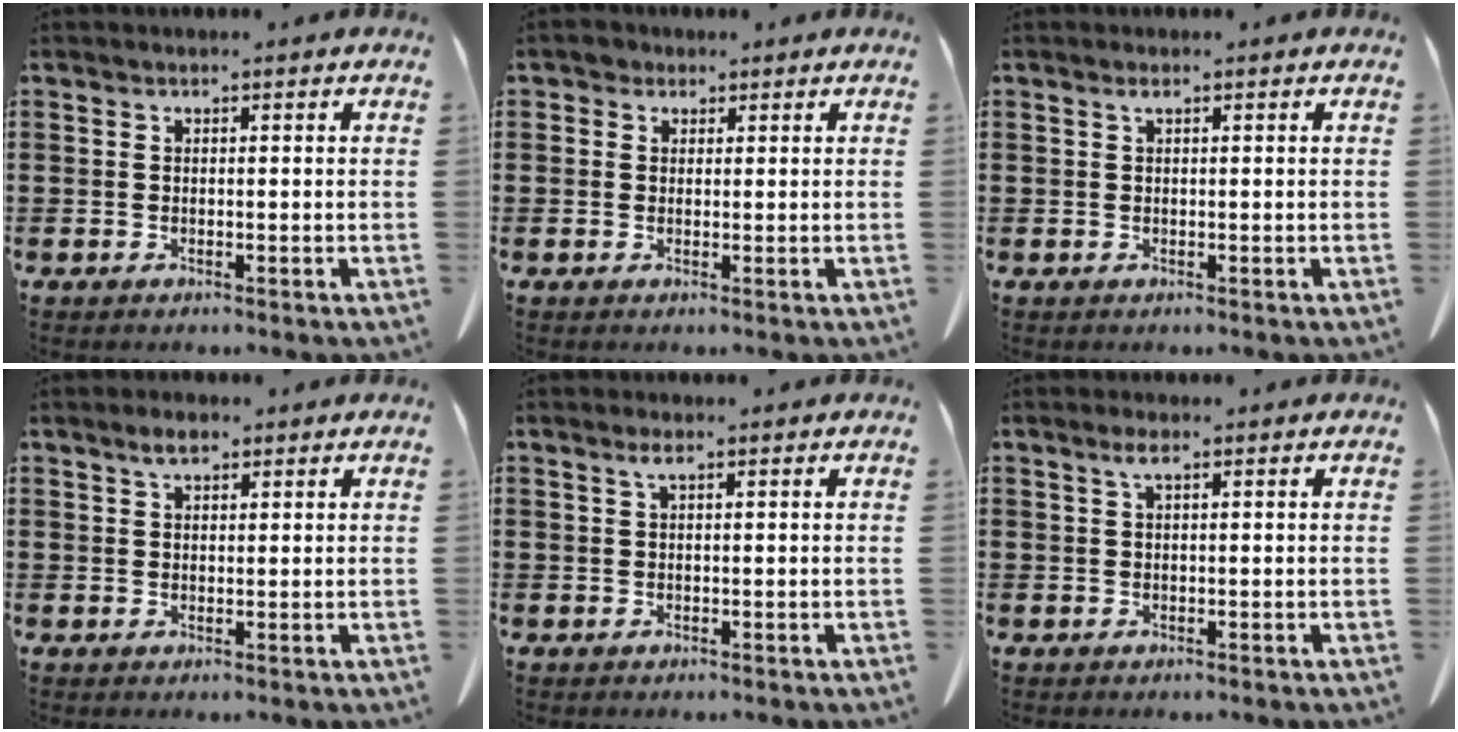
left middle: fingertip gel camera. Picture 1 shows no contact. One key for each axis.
{"total": 1.5, "fx": 1.1, "fy": 1.1, "fz": 0.3, "tx": -0.010, "ty": 0.006, "tz": 0.021}
{"total": 0.7, "fx": 0.3, "fy": 0.1, "fz": 0.6, "tx": -0.012, "ty": 0.001, "tz": 0.006}
{"total": 2.7, "fx": 1.9, "fy": 0.9, "fz": 1.7, "tx": -0.028, "ty": 0.003, "tz": 0.033}
{"total": 1.6, "fx": 0.7, "fy": 0.3, "fz": 1.4, "tx": -0.030, "ty": 0.003, "tz": 0.012}
{"total": 1.9, "fx": 0.8, "fy": 0.4, "fz": 1.7, "tx": -0.035, "ty": 0.005, "tz": 0.013}